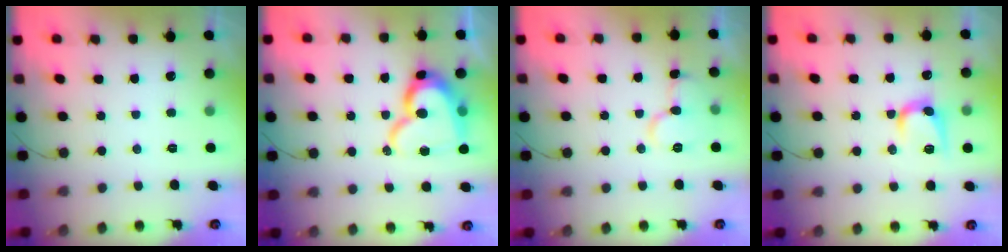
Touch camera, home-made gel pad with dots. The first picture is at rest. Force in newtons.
{"total": 17.4, "press": 17.3, "slide": 1.6}
{"total": 8.9, "press": 8.9, "slide": 1.1}
{"total": 8.0, "press": 8.0, "slide": 0.6}